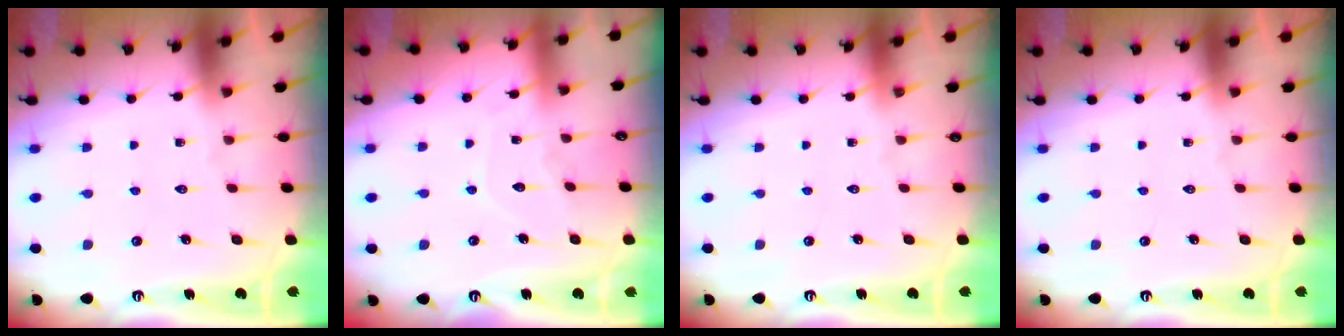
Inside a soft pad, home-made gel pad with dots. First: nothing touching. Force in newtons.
{"total": 6.1, "press": 6.1, "slide": 0.6}
{"total": 0.0}
{"total": 0.0}